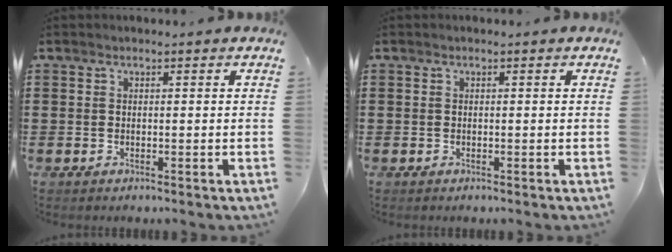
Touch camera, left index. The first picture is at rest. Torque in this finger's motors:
{"motor_torque": [0.00, 0.00, 0.00, 0.01]}